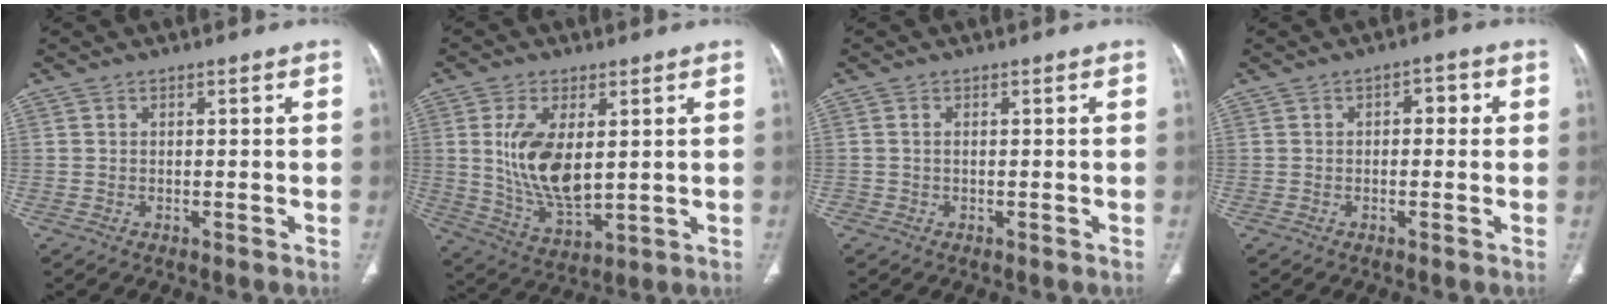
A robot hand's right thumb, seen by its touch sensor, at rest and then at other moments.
{"total": 12.6, "force": [2.1, 6.2, 10.7], "torque": [-0.197, -0.024, 0.053]}
{"total": 0.6, "force": [0.0, 0.4, 0.4], "torque": [-0.008, 0.001, -0.001]}
{"total": 3.0, "force": [0.4, 1.8, 2.3], "torque": [-0.012, 0.008, -0.002]}